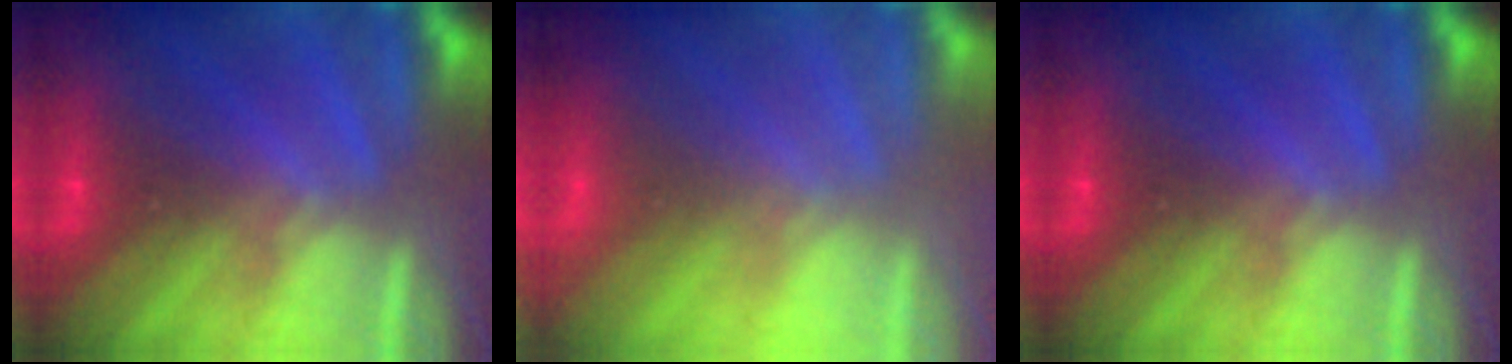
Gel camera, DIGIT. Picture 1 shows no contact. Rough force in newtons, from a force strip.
{"total": 2.8}
{"total": 0.0}